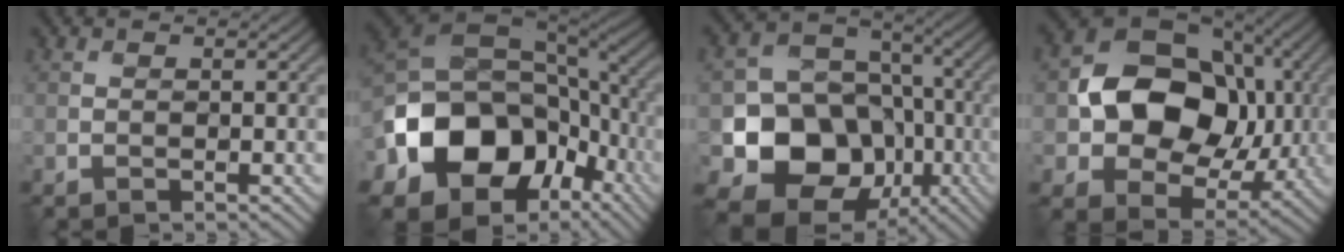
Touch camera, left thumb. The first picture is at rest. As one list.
[{"total": 17.5, "force": [-5.1, 13.2, 10.3], "torque": [-0.235, -0.039, -0.081]}, {"total": 14.6, "force": [-4.9, 11.6, 7.3], "torque": [-0.143, -0.036, -0.095]}, {"total": 14.0, "force": [0.8, 11.0, 8.7], "torque": [-0.144, 0.000, 0.006]}]